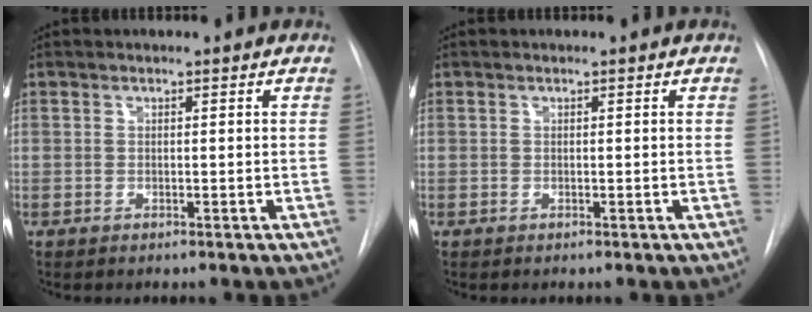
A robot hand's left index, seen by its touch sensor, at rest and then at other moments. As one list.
[{"total": 0.0}]